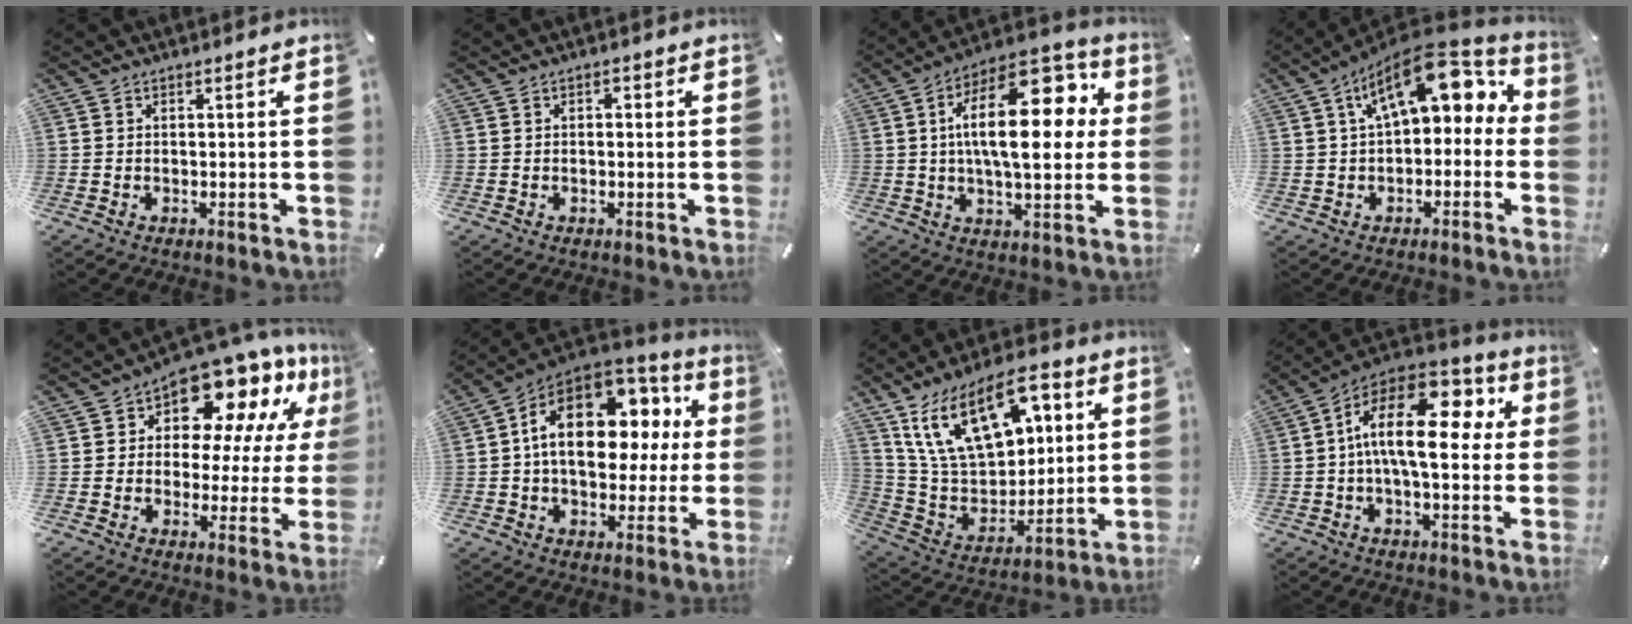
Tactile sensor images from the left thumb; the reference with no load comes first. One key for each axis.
{"total": 1.0, "fx": 0.0, "fy": 0.9, "fz": 0.4, "tx": -0.010, "ty": 0.007, "tz": -0.002}
{"total": 22.7, "fx": 5.1, "fy": 10.5, "fz": 19.5, "tx": -0.310, "ty": -0.018, "tz": 0.073}
{"total": 15.7, "fx": 6.6, "fy": 8.0, "fz": 11.9, "tx": -0.185, "ty": -0.026, "tz": 0.114}
{"total": 13.1, "fx": 9.7, "fy": 6.7, "fz": 5.6, "tx": -0.097, "ty": -0.082, "tz": 0.169}
{"total": 20.2, "fx": 4.7, "fy": 13.0, "fz": 14.8, "tx": -0.252, "ty": -0.016, "tz": 0.079}
{"total": 21.3, "fx": 10.8, "fy": 12.6, "fz": 13.4, "tx": -0.266, "ty": -0.041, "tz": 0.193}
{"total": 20.2, "fx": 3.3, "fy": 9.9, "fz": 17.3, "tx": -0.298, "ty": -0.016, "tz": 0.051}